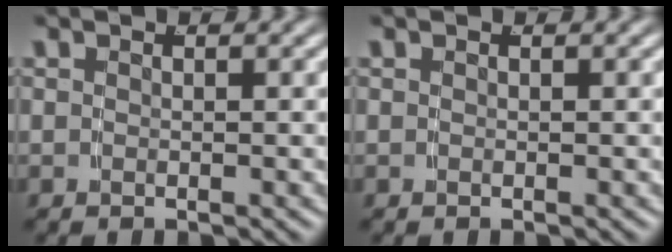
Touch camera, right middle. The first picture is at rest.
{"total": 0.0}